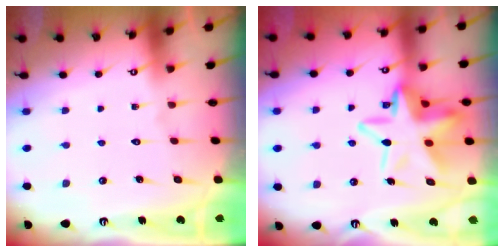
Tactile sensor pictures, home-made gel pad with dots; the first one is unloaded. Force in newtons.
{"total": 15.6, "press": 15.4, "slide": 2.6}